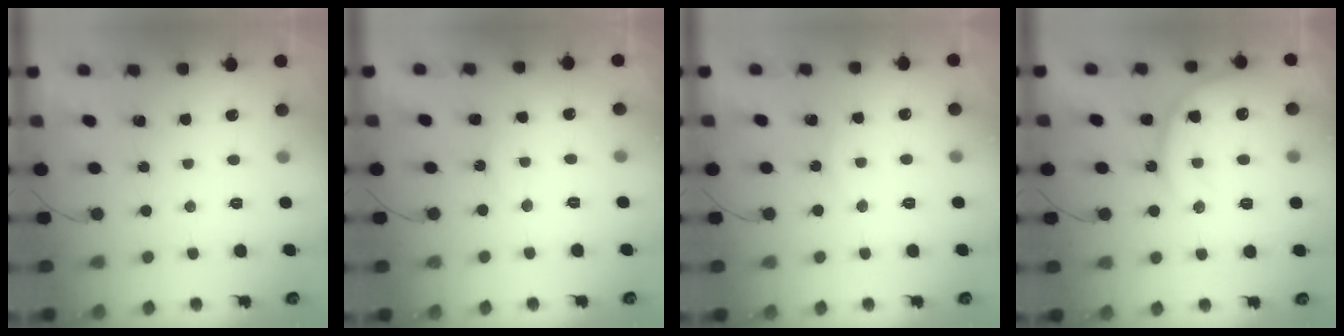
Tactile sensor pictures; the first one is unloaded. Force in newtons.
{"total": 5.9, "press": 5.8, "slide": 0.6}
{"total": 5.9, "press": 5.9, "slide": 0.2}
{"total": 15.2, "press": 15.1, "slide": 1.5}